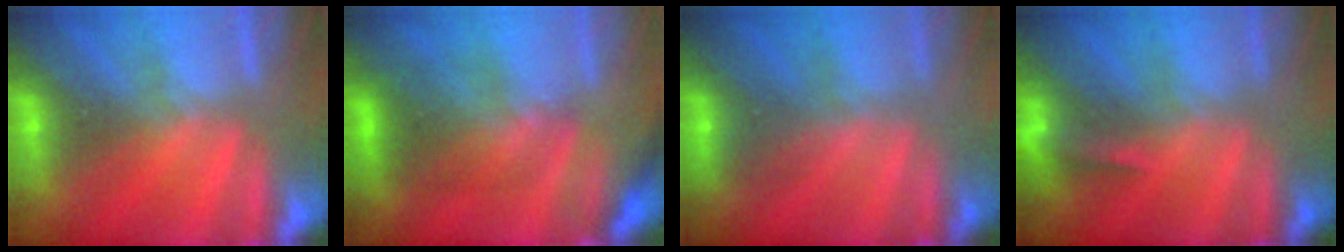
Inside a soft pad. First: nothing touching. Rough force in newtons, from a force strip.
{"total": 2.6}
{"total": 2.0}
{"total": 5.0}